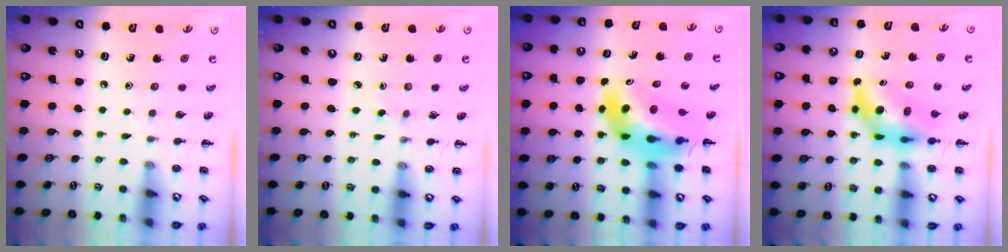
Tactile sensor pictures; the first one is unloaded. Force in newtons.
{"total": 1.7, "press": 1.5, "slide": 0.8}
{"total": 9.4, "press": 8.8, "slide": 3.1}
{"total": 6.2, "press": 5.9, "slide": 2.0}